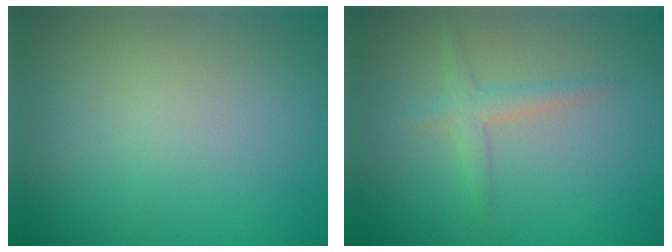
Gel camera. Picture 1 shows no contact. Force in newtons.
{"total": 1.7, "press": 1.7, "slide": 0.1}